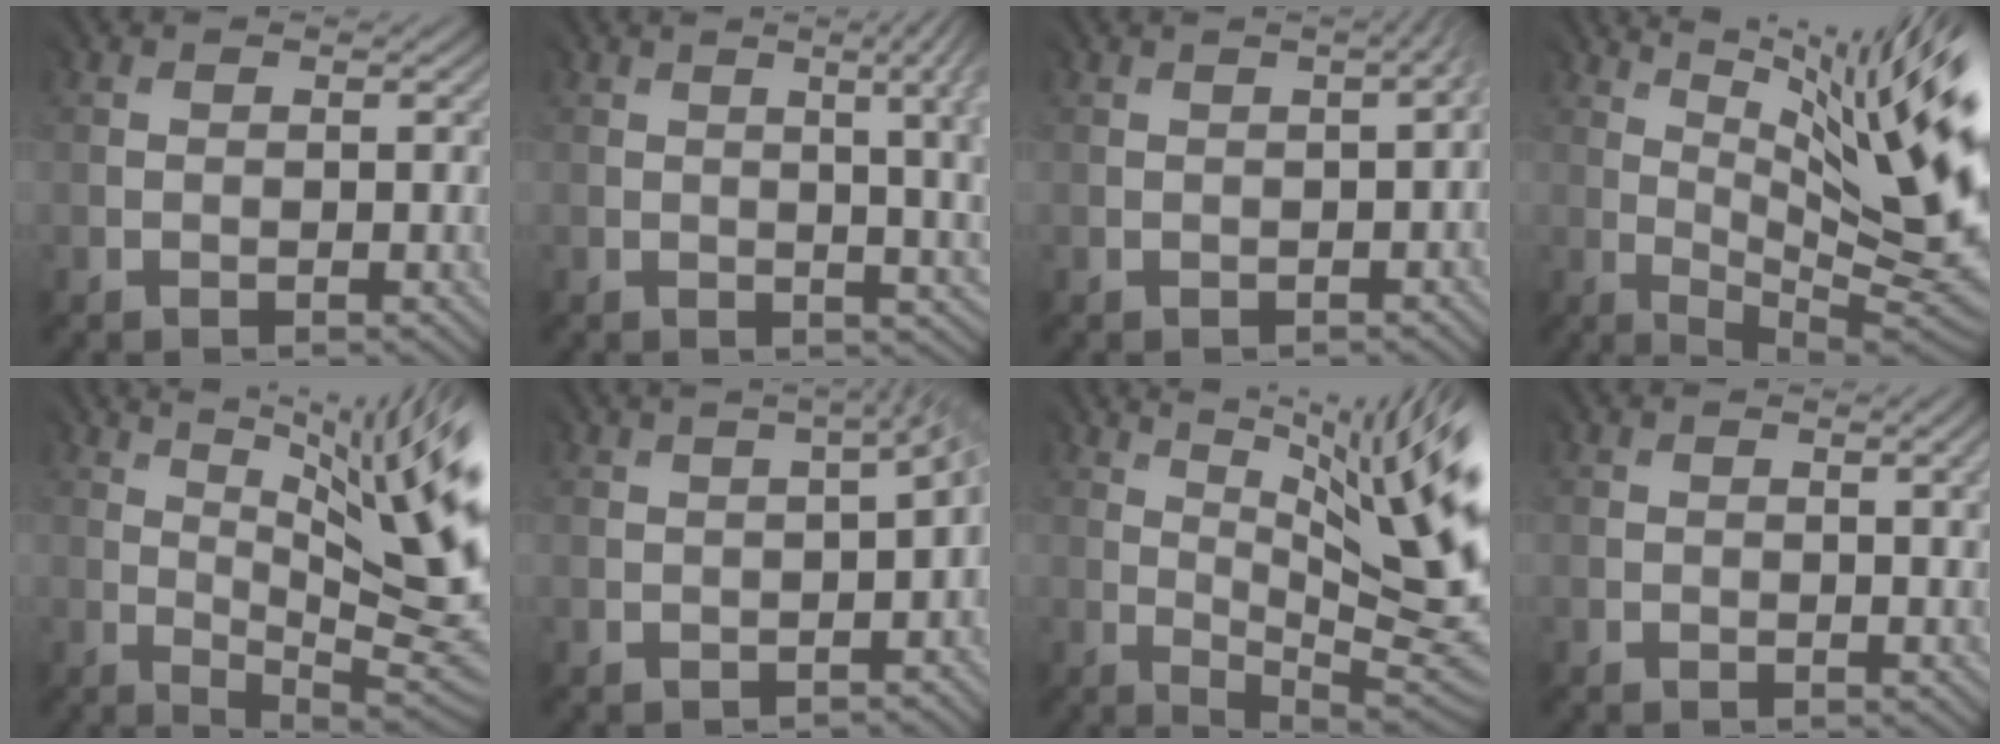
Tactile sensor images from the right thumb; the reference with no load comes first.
{"total": 8.4, "force": [0.9, 3.1, 7.7], "torque": [-0.055, 0.036, 0.003]}
{"total": 0.8, "force": [-0.4, -0.2, 0.6], "torque": [0.010, 0.006, 0.003]}
{"total": 15.0, "force": [5.6, 2.7, 13.6], "torque": [-0.179, 0.015, 0.108]}
{"total": 11.8, "force": [4.1, 1.9, 10.9], "torque": [-0.149, 0.021, 0.081]}
{"total": 3.0, "force": [-0.9, 0.6, 2.8], "torque": [-0.013, 0.002, -0.007]}
{"total": 12.4, "force": [4.5, 2.1, 11.4], "torque": [-0.152, 0.021, 0.088]}
{"total": 0.9, "force": [0.4, -0.5, 0.7], "torque": [-0.012, 0.001, 0.007]}